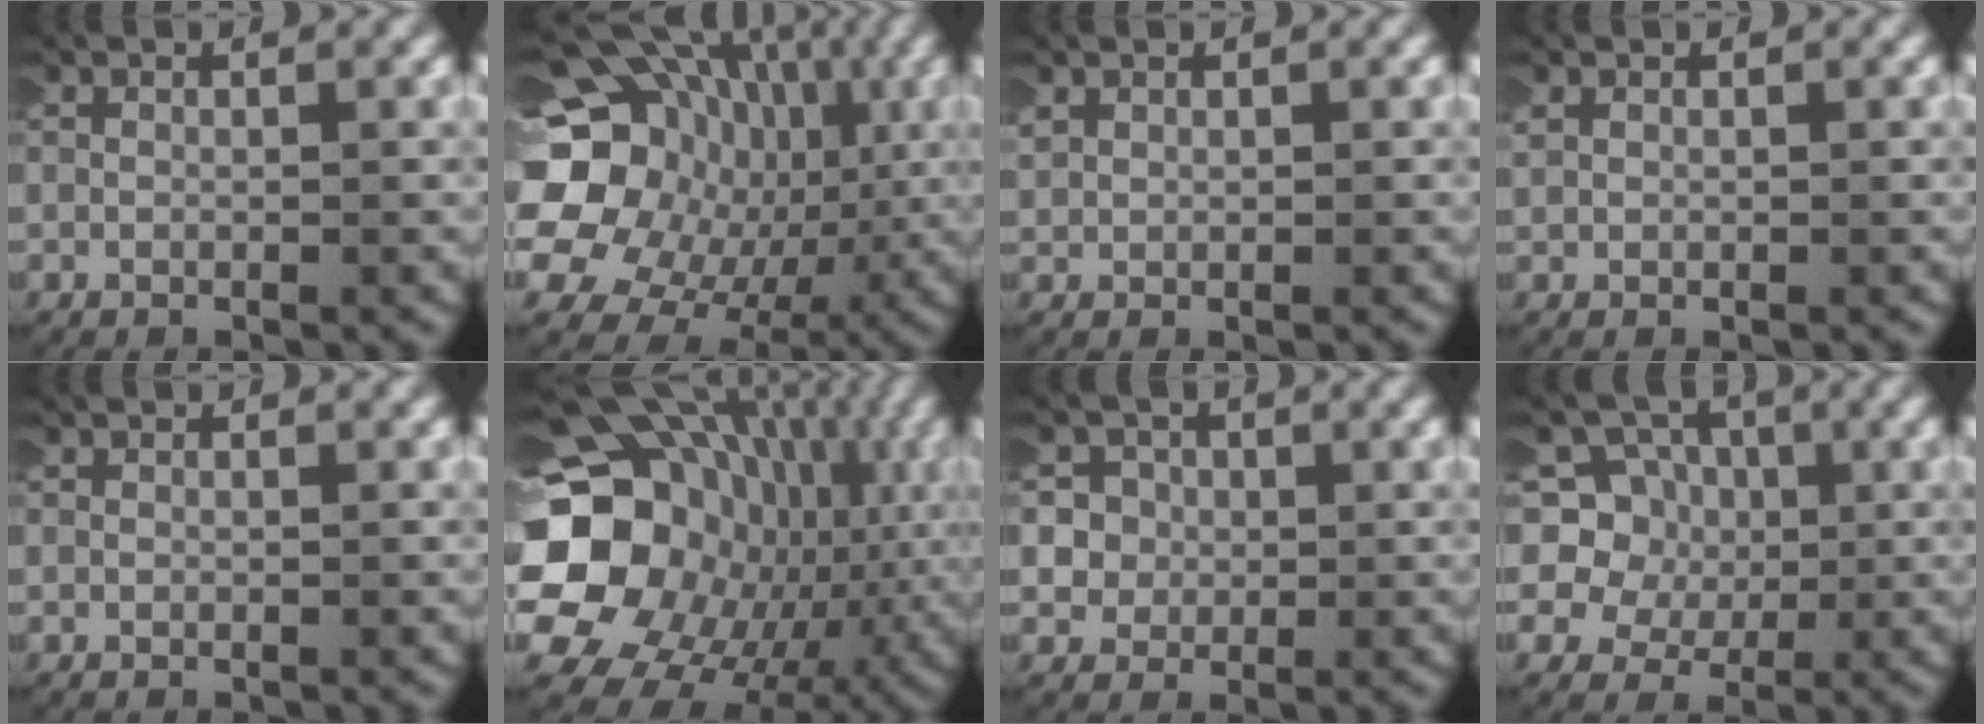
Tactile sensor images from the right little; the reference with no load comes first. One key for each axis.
{"total": 18.2, "fx": 0.4, "fy": 15.5, "fz": 9.5, "tx": -0.212, "ty": -0.037, "tz": 0.004}
{"total": 1.2, "fx": 0.5, "fy": 0.9, "fz": 0.5, "tx": -0.018, "ty": 0.000, "tz": 0.012}
{"total": 0.6, "fx": 0.4, "fy": 0.4, "fz": 0.3, "tx": -0.007, "ty": 0.001, "tz": 0.009}
{"total": 0.0}
{"total": 19.8, "fx": 0.0, "fy": 16.0, "fz": 11.7, "tx": -0.237, "ty": -0.038, "tz": -0.002}
{"total": 6.4, "fx": -1.1, "fy": 6.1, "fz": 1.6, "tx": -0.071, "ty": -0.019, "tz": -0.026}
{"total": 9.5, "fx": -0.4, "fy": 8.9, "fz": 3.5, "tx": -0.122, "ty": -0.034, "tz": -0.008}